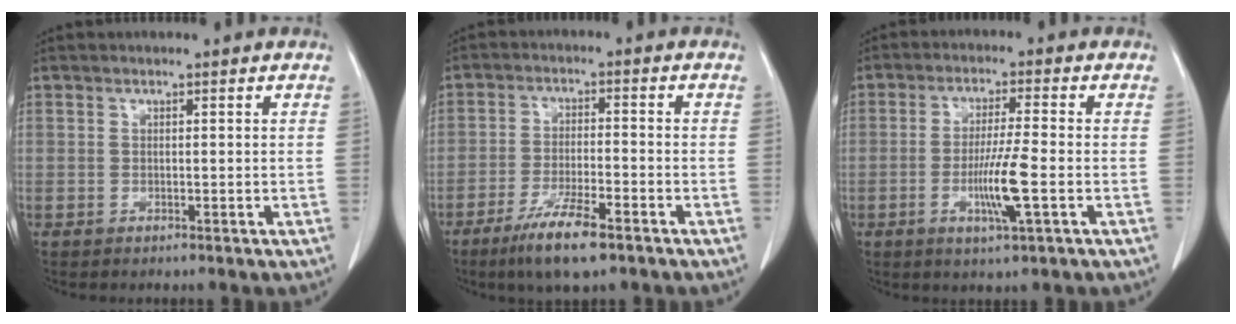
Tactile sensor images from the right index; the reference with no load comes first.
{"total": 8.4, "force": [-5.6, 1.1, 6.3], "torque": [-0.120, -0.016, -0.095]}
{"total": 7.2, "force": [-2.1, -0.3, 6.9], "torque": [-0.128, -0.012, -0.039]}